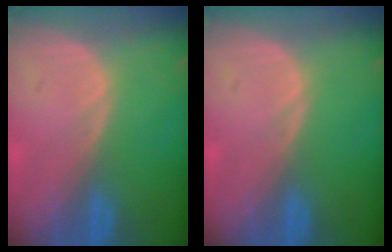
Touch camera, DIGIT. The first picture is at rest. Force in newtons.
{"total": 0.0}